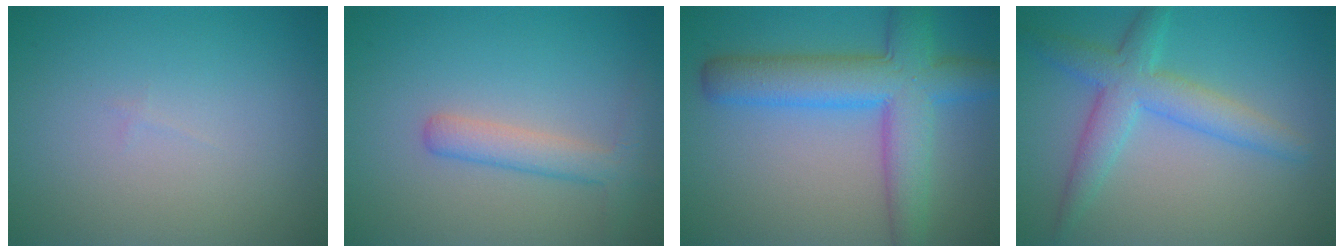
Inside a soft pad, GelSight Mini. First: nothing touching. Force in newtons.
{"total": 2.3, "press": 2.3, "slide": 0.1}
{"total": 7.7, "press": 7.7, "slide": 0.2}
{"total": 4.4, "press": 4.4, "slide": 0.1}